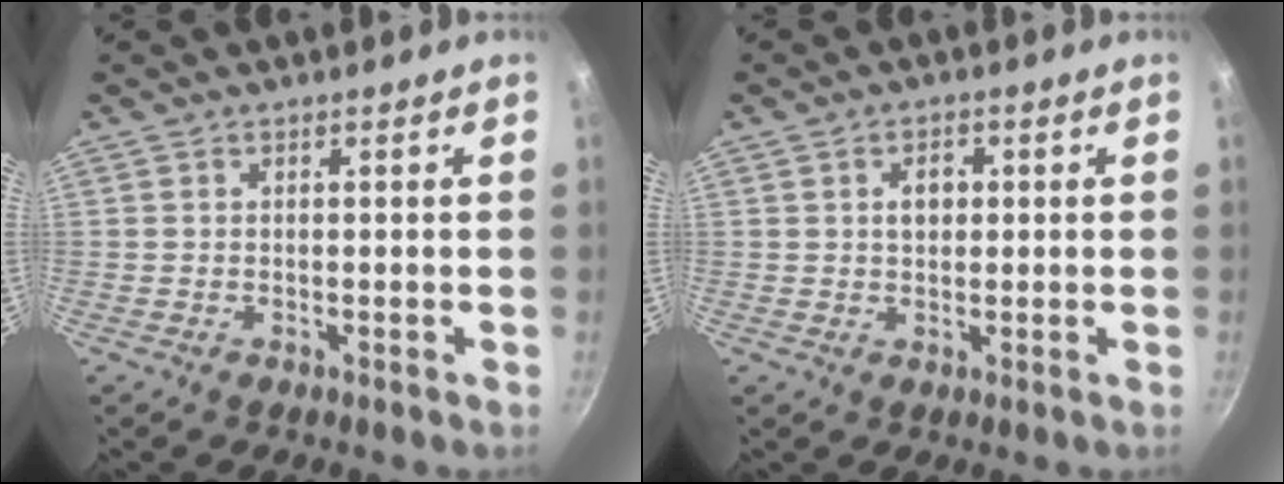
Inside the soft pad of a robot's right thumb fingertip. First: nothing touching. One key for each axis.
{"total": 3.9, "fx": 0.6, "fy": 2.8, "fz": 2.6, "tx": -0.022, "ty": 0.006, "tz": 0.006}